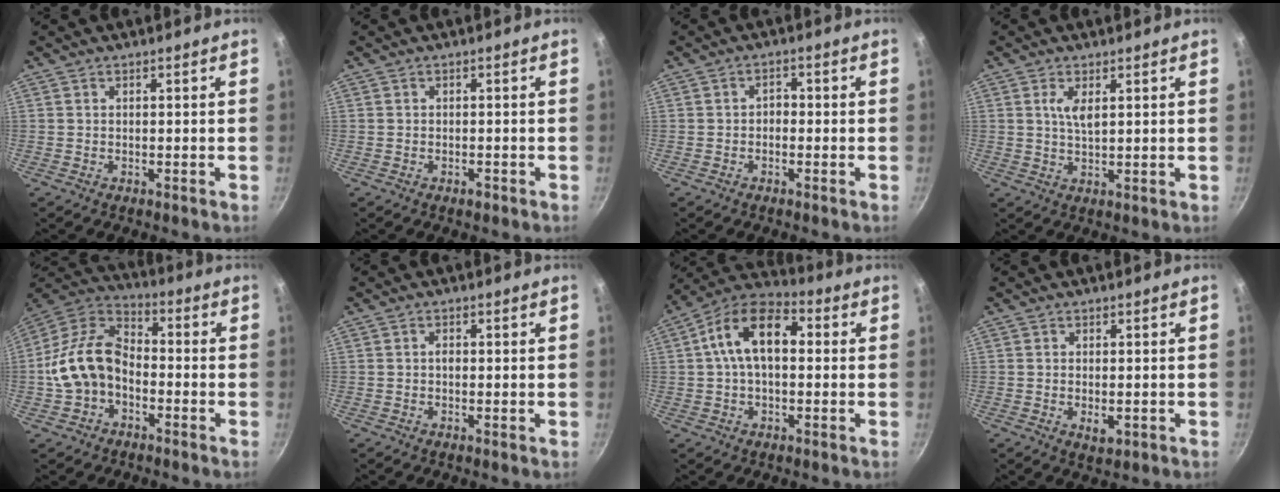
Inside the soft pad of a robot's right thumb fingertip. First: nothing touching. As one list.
[{"total": 1.3, "force": [-0.8, 0.7, 0.7], "torque": [-0.012, 0.007, -0.011]}, {"total": 2.0, "force": [-0.7, 1.4, 1.2], "torque": [-0.010, 0.012, -0.014]}, {"total": 3.7, "force": [1.4, 1.4, 3.2], "torque": [-0.056, -0.009, 0.027]}, {"total": 13.5, "force": [-2.9, 9.4, 9.3], "torque": [-0.147, 0.051, -0.071]}, {"total": 0.8, "force": [-0.1, 0.5, 0.7], "torque": [-0.010, 0.001, -0.004]}, {"total": 13.6, "force": [1.9, 8.1, 10.7], "torque": [-0.158, 0.035, 0.011]}, {"total": 2.8, "force": [-0.5, 1.5, 2.3], "torque": [-0.036, -0.007, -0.007]}]